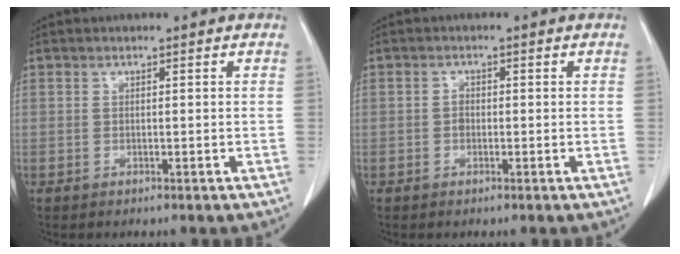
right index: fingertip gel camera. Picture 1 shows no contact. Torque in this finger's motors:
{"motor_torque": [0.30, -0.18, 0.00, 0.03]}